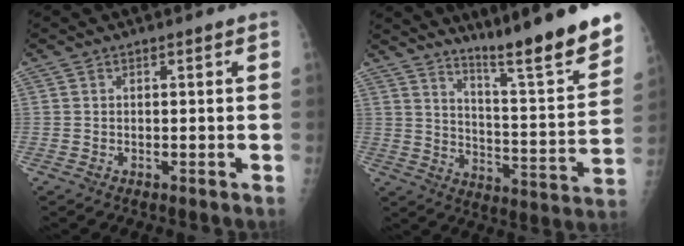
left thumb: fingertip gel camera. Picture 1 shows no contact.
{"total": 18.4, "force": [14.9, -0.1, 10.8], "torque": [-0.137, -0.114, 0.226]}